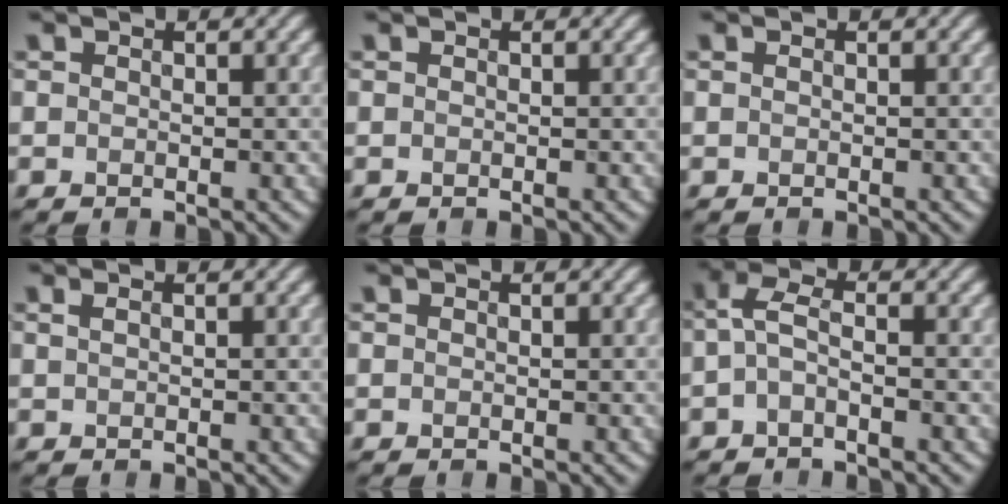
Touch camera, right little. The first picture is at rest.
{"total": 0.0}
{"total": 0.0}
{"total": 0.8, "force": [0.4, 0.3, 0.6], "torque": [-0.011, 0.004, 0.005]}
{"total": 0.0}
{"total": 2.5, "force": [-0.6, 1.0, 2.2], "torque": [-0.050, 0.006, -0.019]}